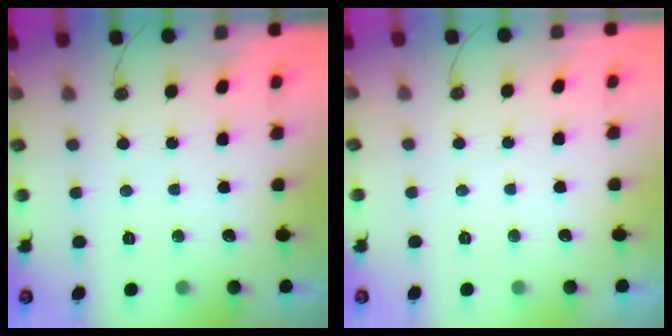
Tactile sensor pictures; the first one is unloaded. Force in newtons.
{"total": 0.0}